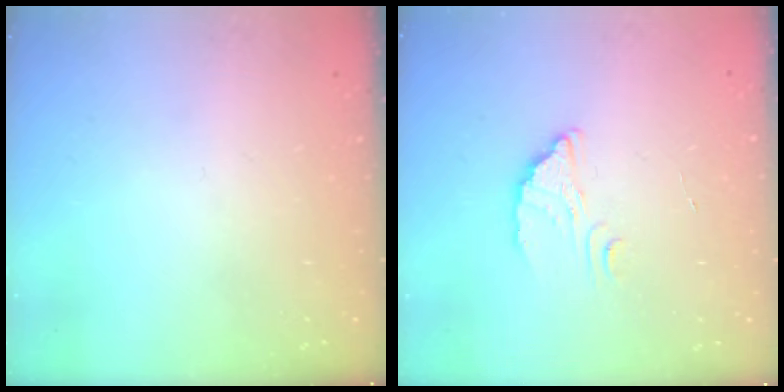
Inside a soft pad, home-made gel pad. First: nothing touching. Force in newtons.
{"total": 2.6, "press": 2.6, "slide": 0.1}